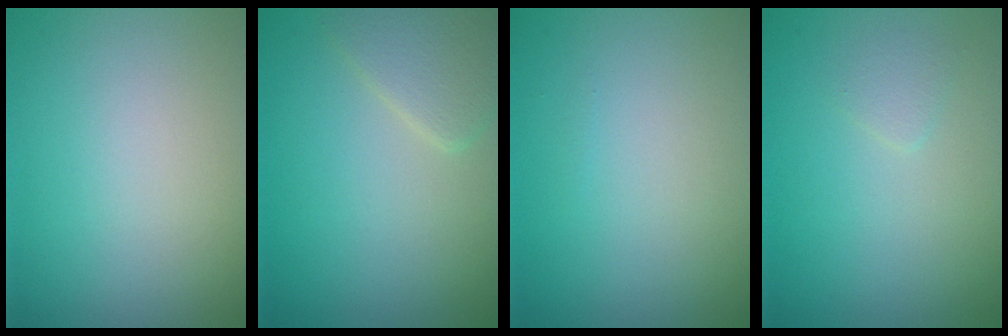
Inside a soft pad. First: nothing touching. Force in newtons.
{"total": 2.2, "press": 2.2, "slide": 0.1}
{"total": 0.0}
{"total": 0.8, "press": 0.8, "slide": 0.0}